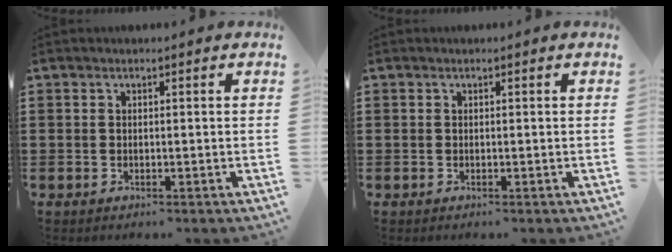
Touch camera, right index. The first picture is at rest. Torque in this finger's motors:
{"motor_torque": [0.27, 0.11, 0.04, 0.01]}